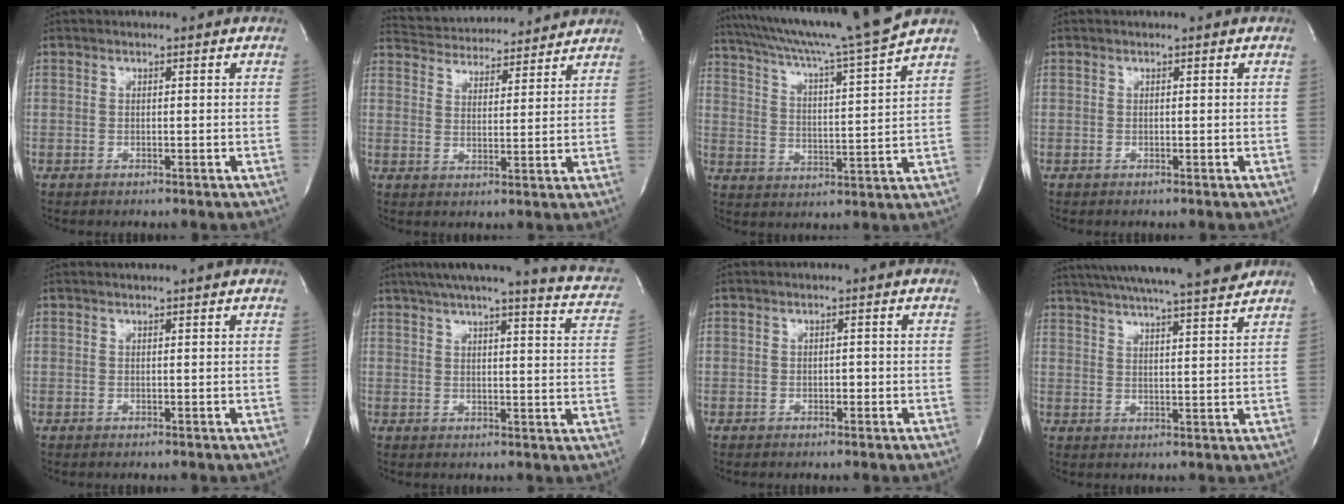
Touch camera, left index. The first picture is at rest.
{"total": 14.8, "force": [14.1, 2.7, 3.4], "torque": [-0.059, 0.026, 0.206]}
{"total": 18.3, "force": [16.0, -2.1, 8.6], "torque": [-0.154, -0.024, 0.243]}
{"total": 0.0}
{"total": 1.9, "force": [1.8, -0.4, 0.6], "torque": [-0.010, 0.005, 0.023]}
{"total": 17.1, "force": [13.9, 2.1, 9.7], "torque": [-0.127, -0.002, 0.154]}
{"total": 0.8, "force": [-0.4, 0.4, 0.5], "torque": [-0.007, -0.002, -0.007]}
{"total": 19.4, "force": [17.3, 0.2, 8.8], "torque": [-0.154, -0.001, 0.244]}